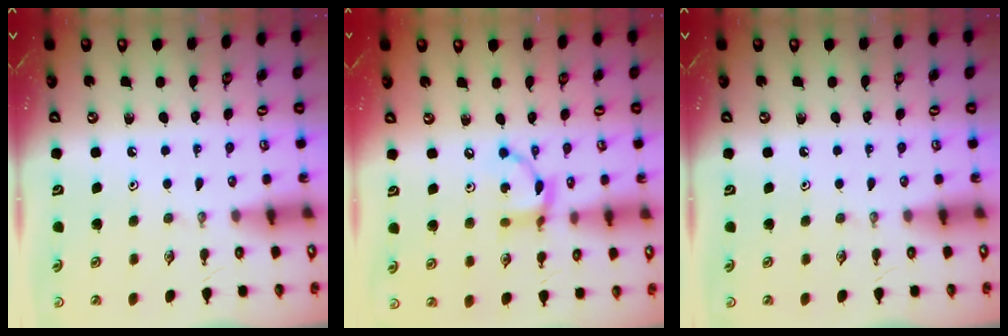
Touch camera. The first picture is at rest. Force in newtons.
{"total": 9.4, "press": 9.4, "slide": 0.4}
{"total": 0.0}